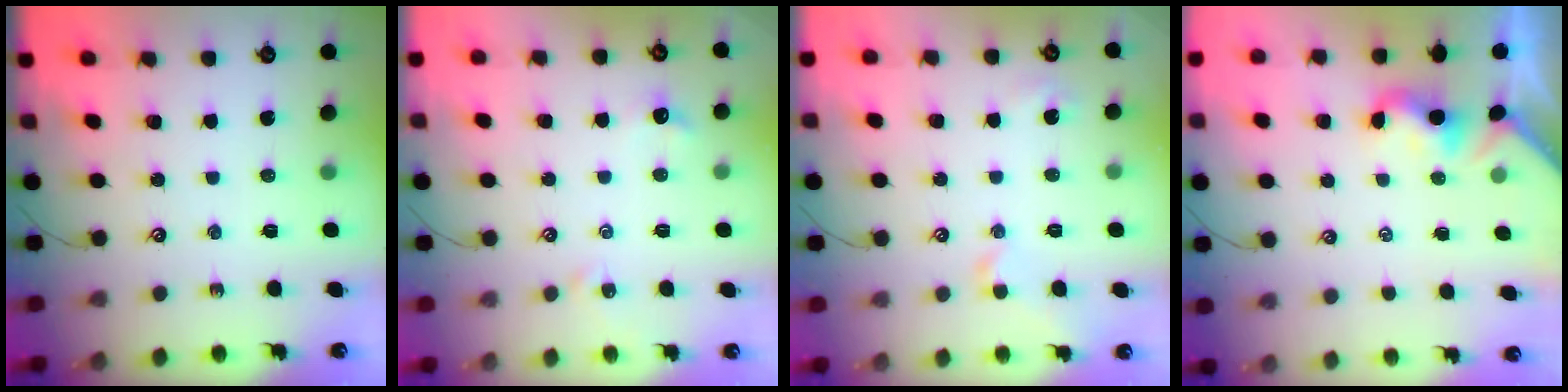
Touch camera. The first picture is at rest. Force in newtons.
{"total": 2.4, "press": 2.4, "slide": 0.6}
{"total": 2.2, "press": 2.1, "slide": 0.6}
{"total": 1.9, "press": 1.8, "slide": 0.5}